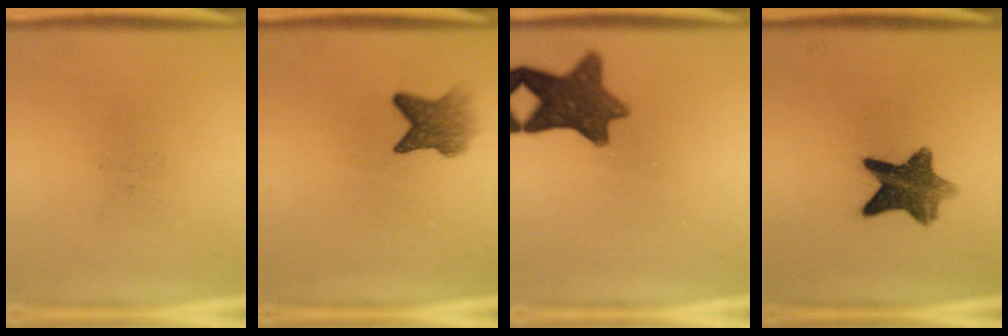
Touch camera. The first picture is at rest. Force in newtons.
{"total": 4.7}
{"total": 10.1}
{"total": 8.9}